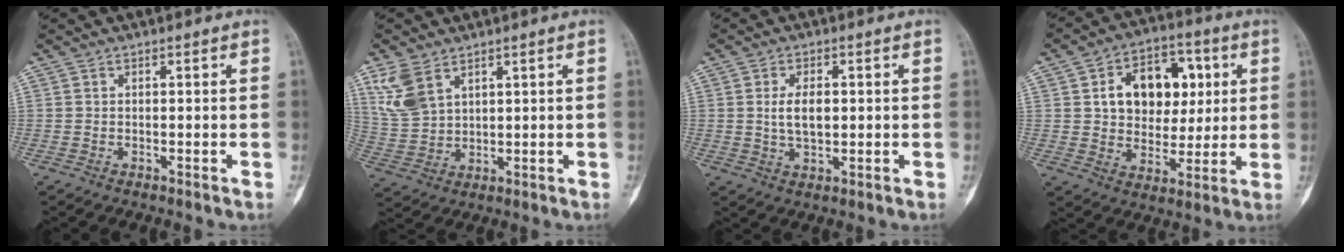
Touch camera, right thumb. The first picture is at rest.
{"total": 7.3, "force": [4.1, 4.2, 4.2], "torque": [-0.087, -0.008, 0.098]}
{"total": 5.1, "force": [0.4, 2.7, 4.3], "torque": [-0.072, -0.003, 0.010]}
{"total": 15.4, "force": [3.7, 11.0, 10.1], "torque": [-0.100, 0.007, 0.057]}